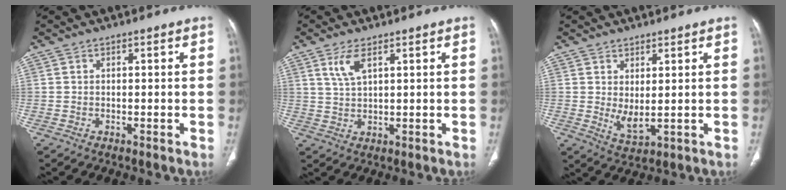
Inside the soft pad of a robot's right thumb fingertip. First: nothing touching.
{"total": 4.3, "force": [2.3, 1.5, 3.3], "torque": [-0.072, -0.007, 0.054]}
{"total": 4.1, "force": [0.8, 1.5, 3.7], "torque": [-0.066, -0.019, 0.026]}